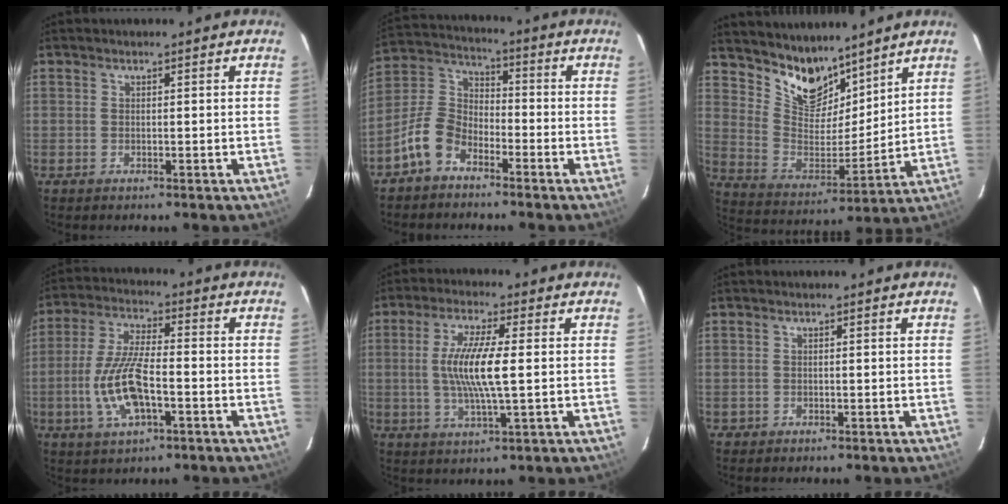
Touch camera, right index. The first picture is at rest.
{"total": 8.8, "force": [-5.8, 5.2, 4.2], "torque": [-0.096, 0.027, -0.120]}
{"total": 12.1, "force": [9.8, 5.9, 4.0], "torque": [-0.080, -0.004, 0.192]}
{"total": 12.2, "force": [-3.6, 4.4, 10.8], "torque": [-0.226, -0.002, -0.066]}
{"total": 9.8, "force": [0.2, 1.3, 9.7], "torque": [-0.187, -0.003, 0.003]}
{"total": 1.0, "force": [-0.3, 1.0, -0.1], "torque": [0.001, 0.003, -0.001]}